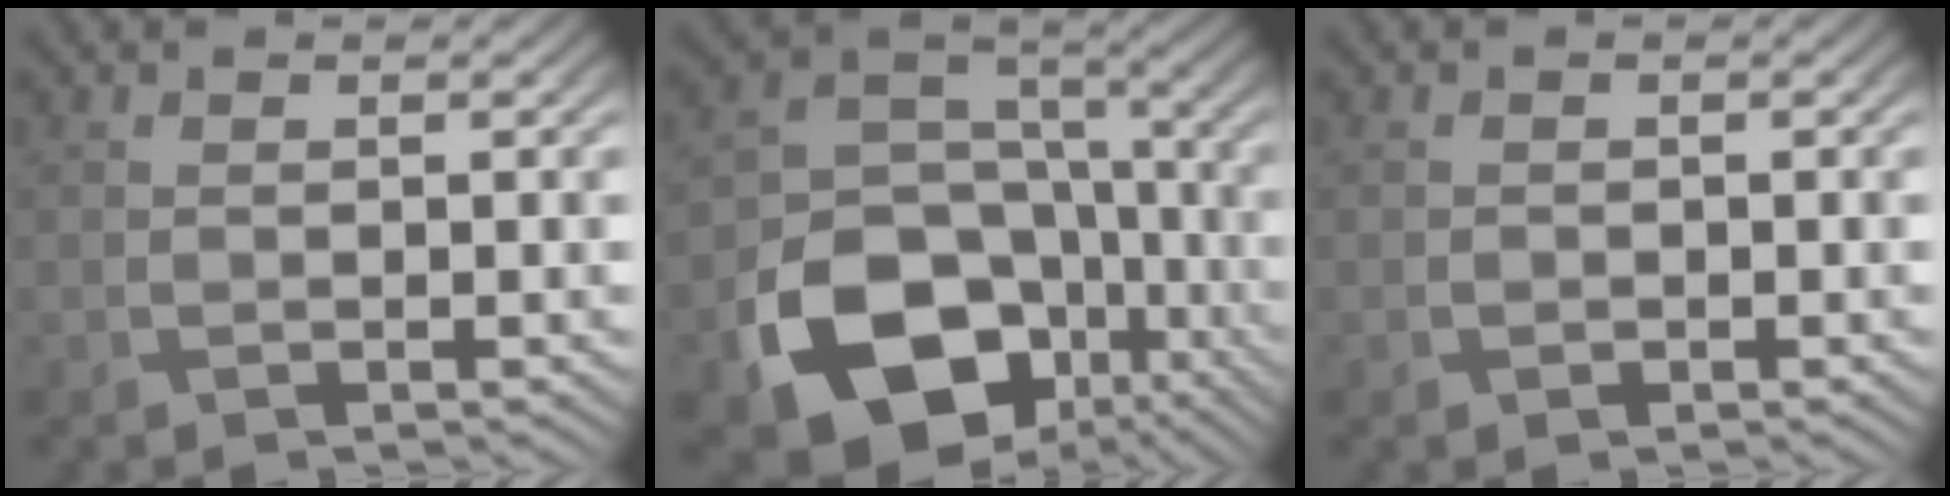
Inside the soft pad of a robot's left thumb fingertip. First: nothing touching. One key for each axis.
{"total": 17.9, "fx": -8.6, "fy": 13.1, "fz": 8.6, "tx": -0.168, "ty": -0.045, "tz": -0.130}
{"total": 0.6, "fx": -0.2, "fy": 0.6, "fz": 0.1, "tx": 0.001, "ty": -0.004, "tz": -0.005}